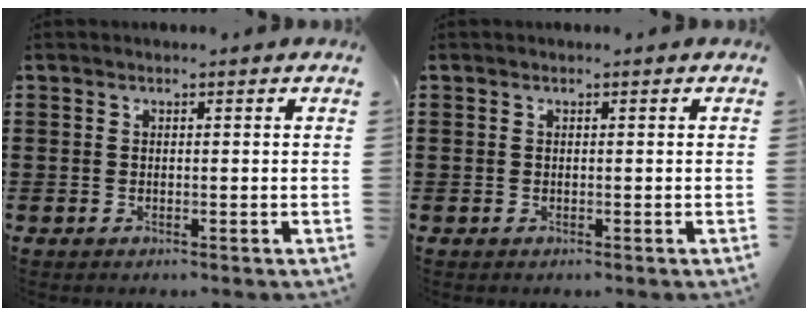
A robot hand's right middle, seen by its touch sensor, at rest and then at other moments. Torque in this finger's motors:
{"motor_torque": [-0.03, 0.01, 0.00, 0.00]}